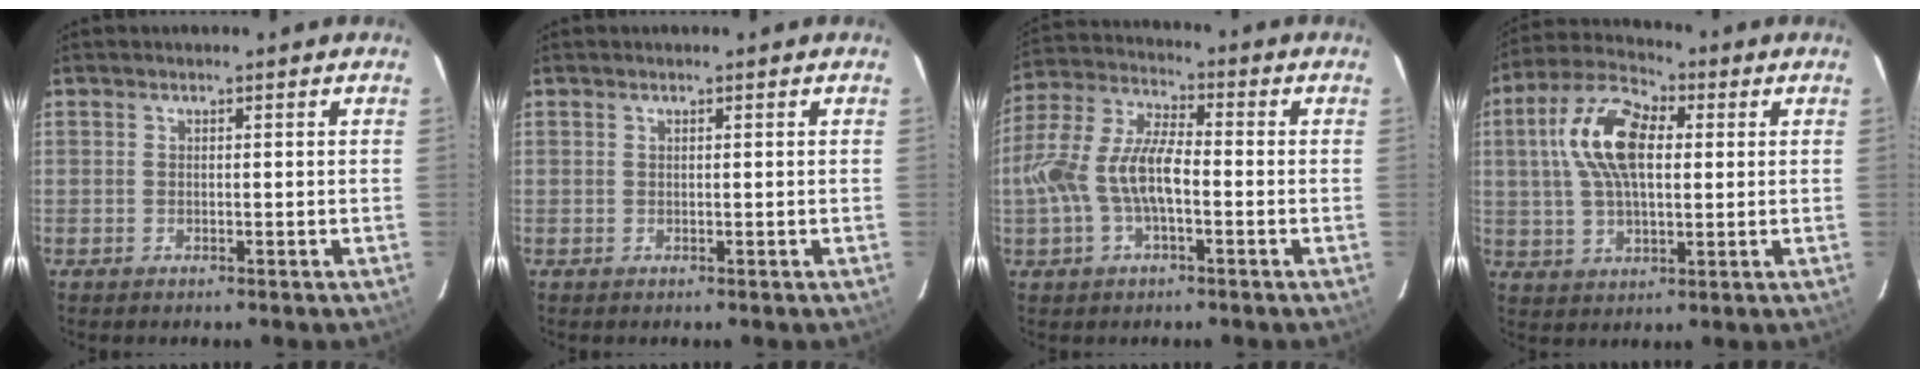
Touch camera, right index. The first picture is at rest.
{"total": 0.0}
{"total": 12.2, "force": [-2.5, 5.4, 10.7], "torque": [-0.229, 0.014, -0.049]}
{"total": 14.1, "force": [2.8, 7.2, 11.9], "torque": [-0.234, 0.027, 0.046]}